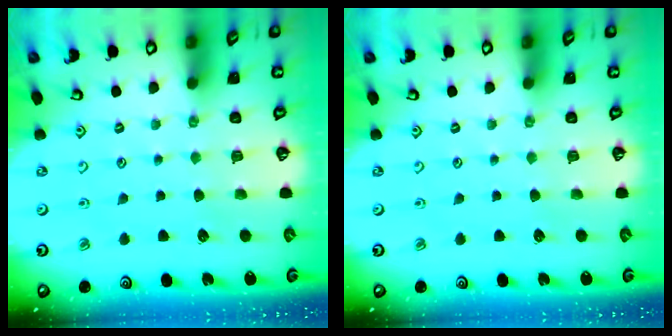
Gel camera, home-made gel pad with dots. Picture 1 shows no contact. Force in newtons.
{"total": 0.0}